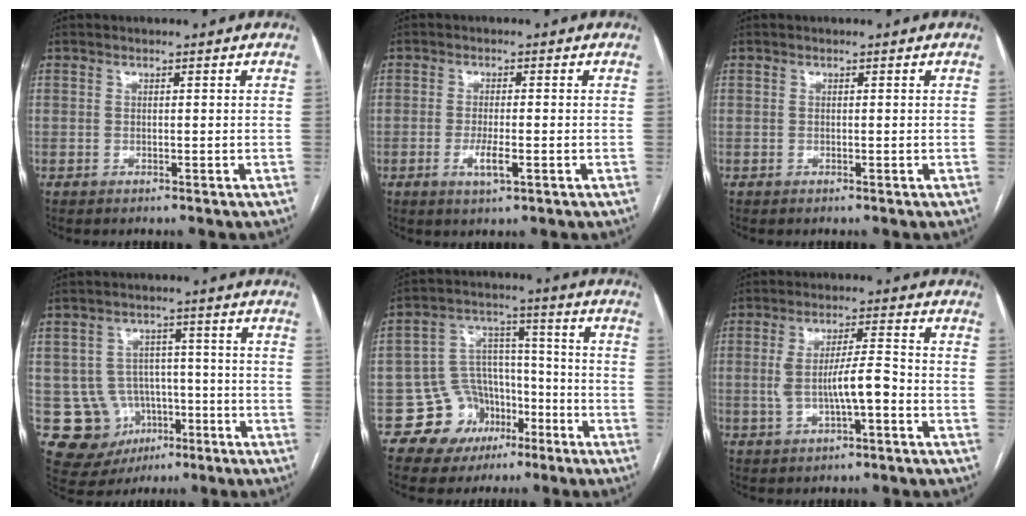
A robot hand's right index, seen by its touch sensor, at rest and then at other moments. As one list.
[{"total": 3.6, "force": [-1.2, 0.6, 3.3], "torque": [-0.065, -0.005, -0.020]}, {"total": 0.0}, {"total": 9.8, "force": [-2.9, 9.0, 2.4], "torque": [-0.041, 0.026, -0.030]}, {"total": 10.2, "force": [-5.2, 8.6, 1.6], "torque": [-0.013, 0.059, -0.072]}, {"total": 6.7, "force": [-1.4, 1.2, 6.5], "torque": [-0.122, 0.015, -0.022]}]